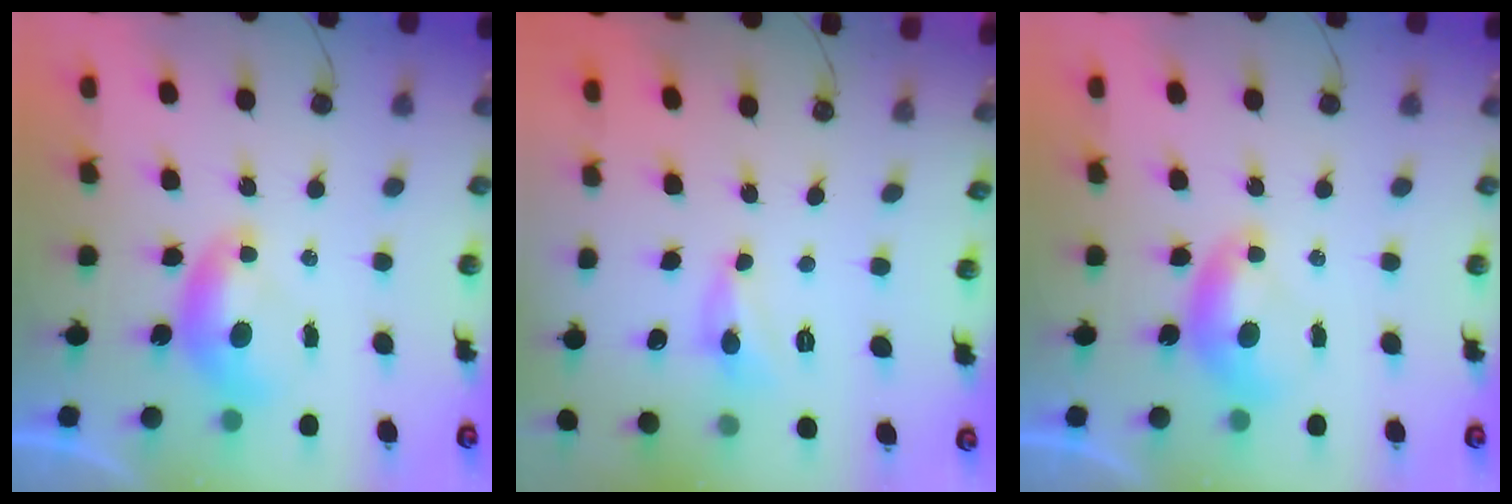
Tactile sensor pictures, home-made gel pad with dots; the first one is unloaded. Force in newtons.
{"total": 2.2, "press": 2.2, "slide": 0.3}
{"total": 0.0}